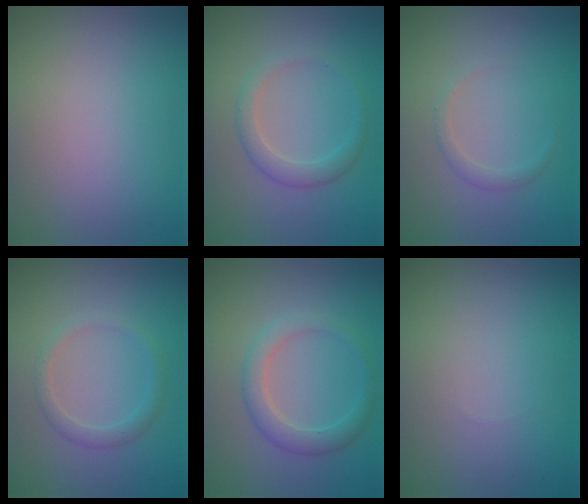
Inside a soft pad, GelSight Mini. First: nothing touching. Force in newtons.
{"total": 2.1, "press": 2.1, "slide": 0.1}
{"total": 1.0, "press": 1.0, "slide": 0.1}
{"total": 1.6, "press": 1.6, "slide": 0.1}
{"total": 2.7, "press": 2.7, "slide": 0.1}
{"total": 0.0}